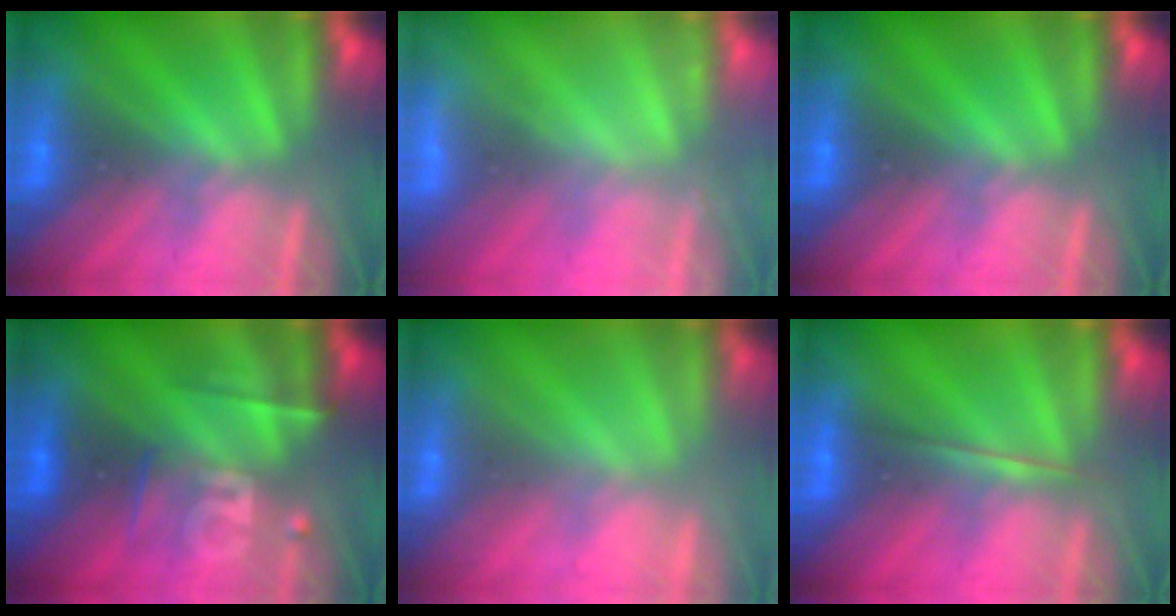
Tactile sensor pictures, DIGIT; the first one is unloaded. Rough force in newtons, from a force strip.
{"total": 2.2}
{"total": 0.0}
{"total": 2.4}
{"total": 2.1}
{"total": 1.7}